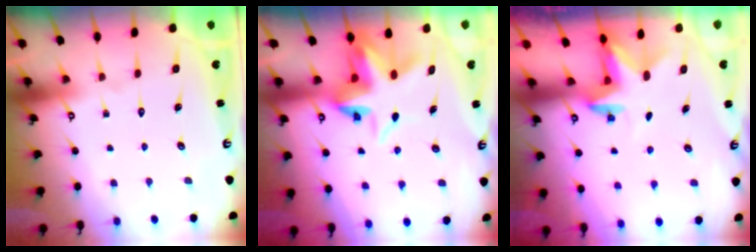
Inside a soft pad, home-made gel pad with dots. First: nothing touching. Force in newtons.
{"total": 6.7, "press": 6.5, "slide": 1.7}
{"total": 2.4, "press": 2.4, "slide": 0.4}